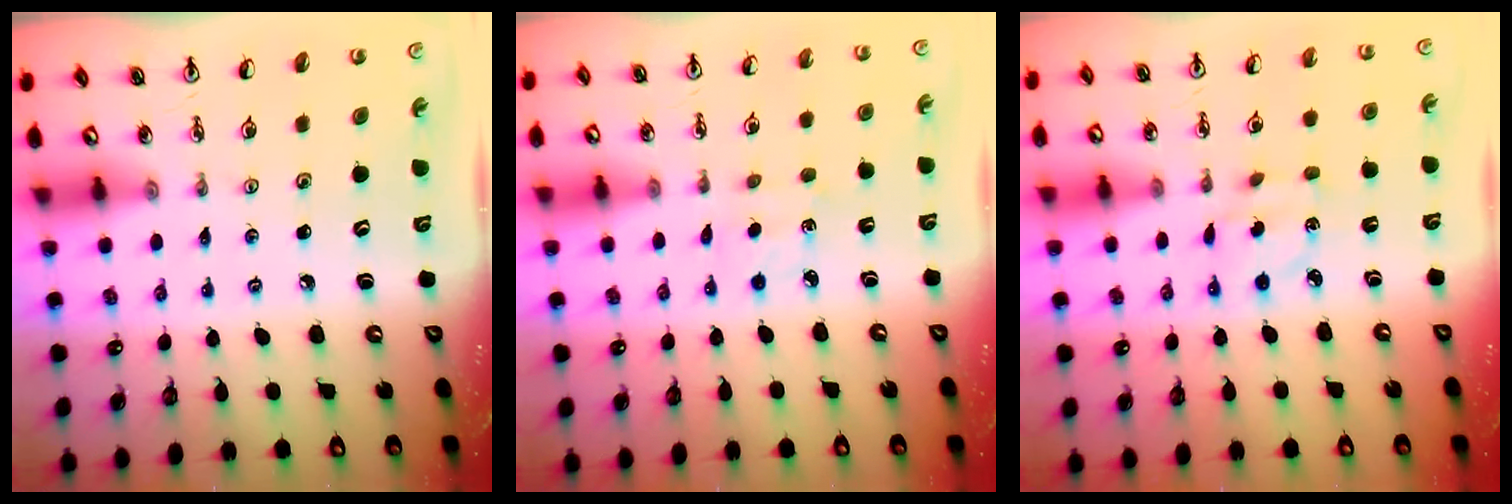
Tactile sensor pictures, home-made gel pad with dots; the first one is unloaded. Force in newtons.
{"total": 2.7, "press": 2.6, "slide": 0.3}
{"total": 2.6, "press": 2.5, "slide": 0.3}